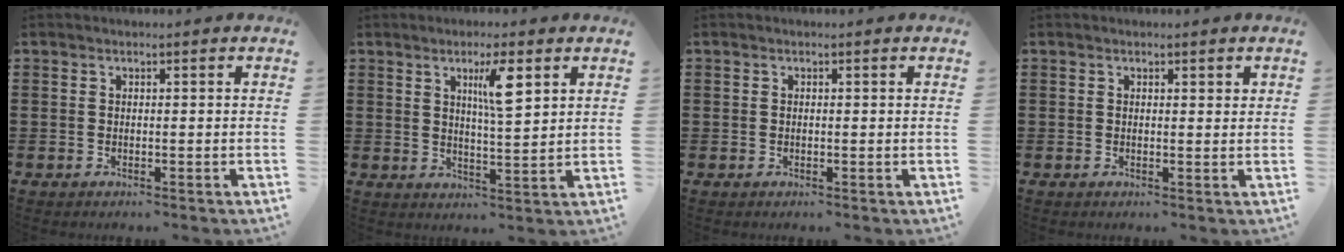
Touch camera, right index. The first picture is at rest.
{"total": 5.7, "force": [2.7, 1.0, 4.9], "torque": [-0.089, 0.002, 0.038]}
{"total": 0.0}
{"total": 0.5, "force": [0.4, 0.3, 0.2], "torque": [-0.004, 0.003, 0.008]}